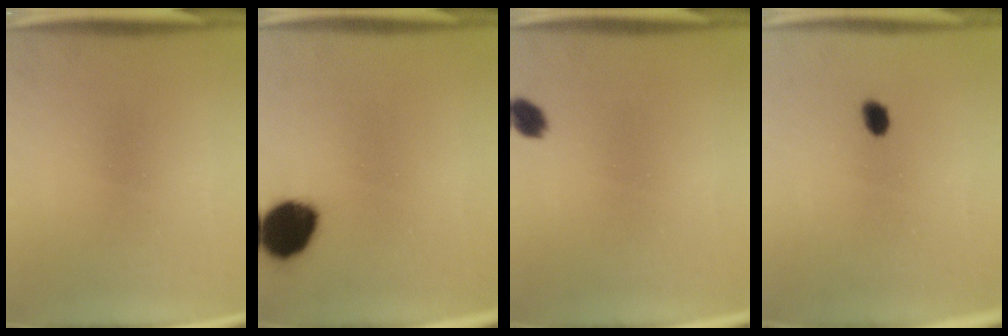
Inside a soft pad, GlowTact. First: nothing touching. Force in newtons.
{"total": 11.9}
{"total": 2.9}
{"total": 1.8}